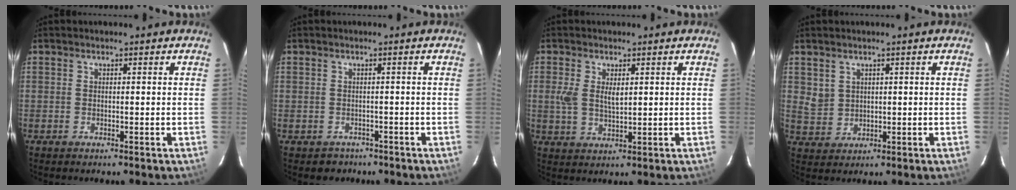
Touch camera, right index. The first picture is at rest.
{"total": 2.9, "force": [-1.6, 2.5, -0.1], "torque": [0.003, 0.015, -0.018]}
{"total": 4.6, "force": [1.0, 2.2, 3.9], "torque": [-0.080, 0.000, 0.017]}
{"total": 3.4, "force": [1.6, 2.9, 0.9], "torque": [-0.014, 0.004, 0.043]}